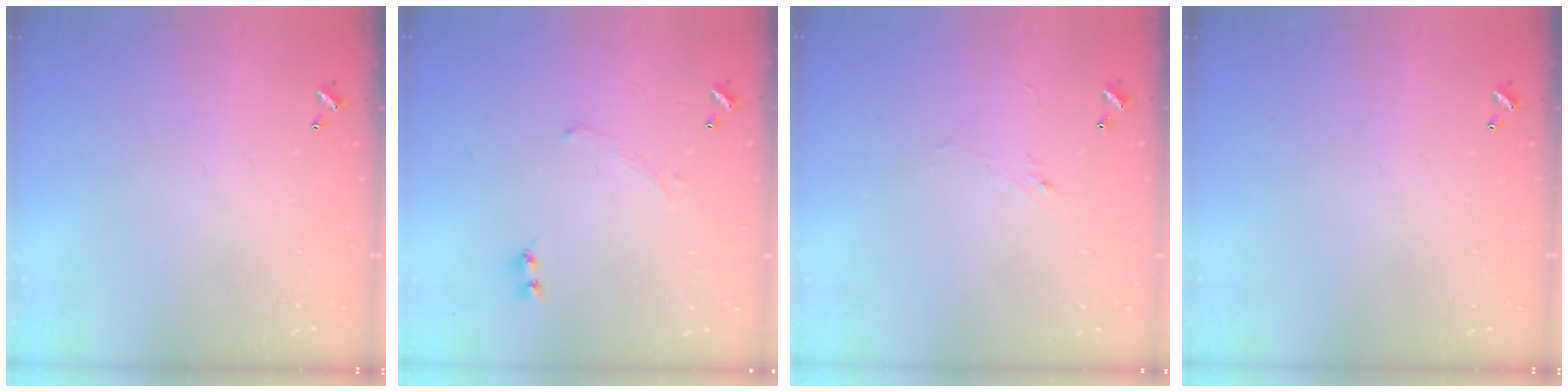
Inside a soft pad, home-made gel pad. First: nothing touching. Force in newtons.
{"total": 0.7, "press": 0.7, "slide": 0.3}
{"total": 1.2, "press": 0.8, "slide": 0.8}
{"total": 0.0}